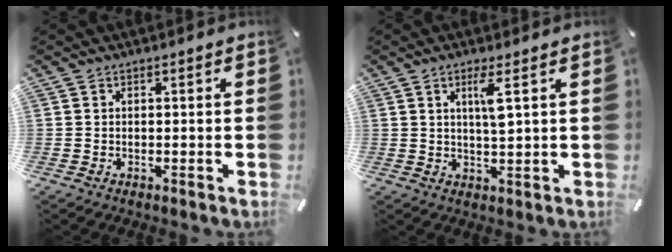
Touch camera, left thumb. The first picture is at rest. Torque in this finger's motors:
{"motor_torque": [1.13, 0.61, 0.44, -0.72, 0.01]}